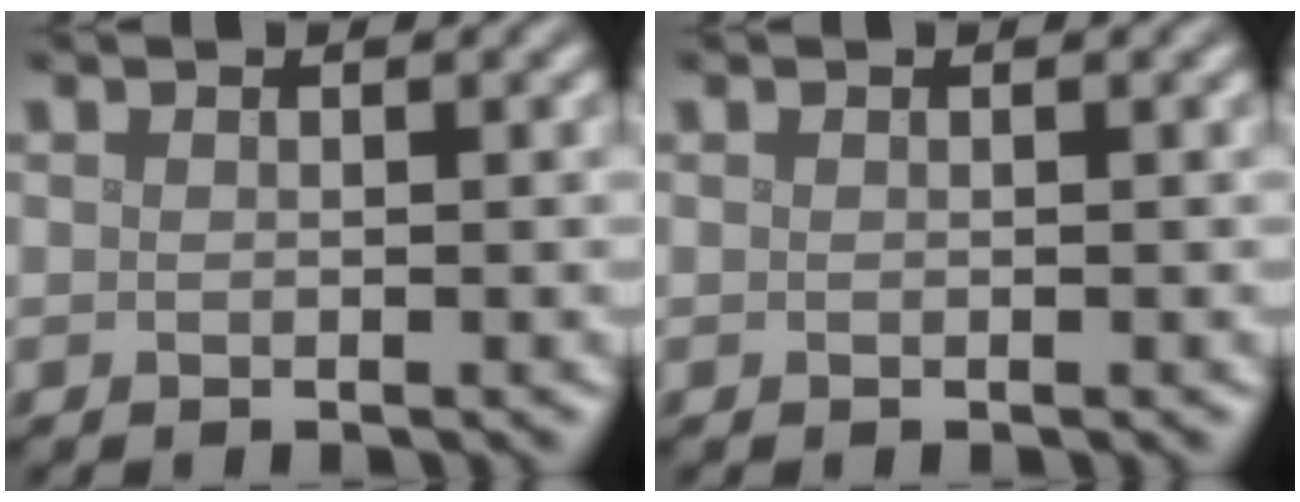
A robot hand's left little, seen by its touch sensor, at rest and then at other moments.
{"total": 0.0}